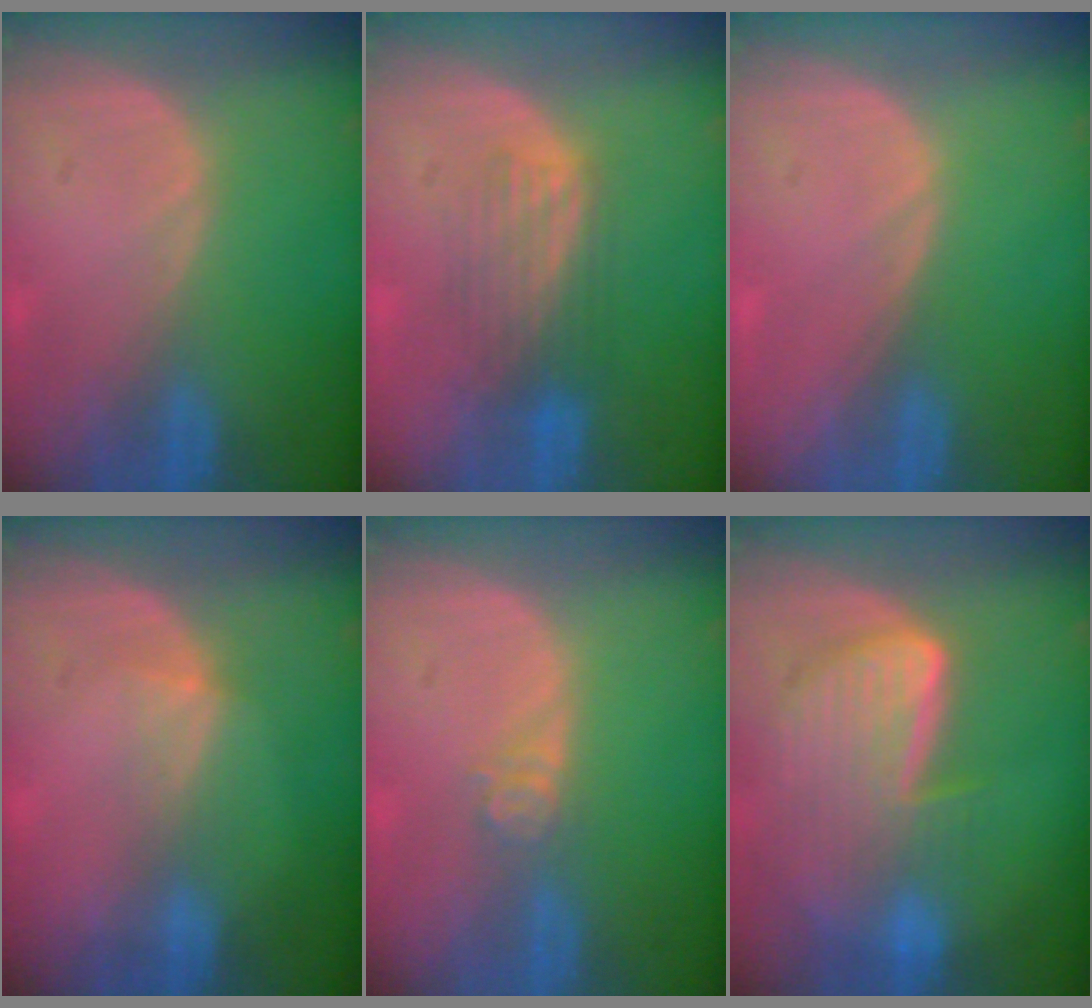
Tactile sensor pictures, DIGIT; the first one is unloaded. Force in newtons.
{"total": 4.7, "press": 4.7, "slide": 0.3}
{"total": 0.0}
{"total": 2.4, "press": 2.1, "slide": 1.2}
{"total": 2.7, "press": 2.2, "slide": 1.5}
{"total": 9.1, "press": 8.0, "slide": 4.3}